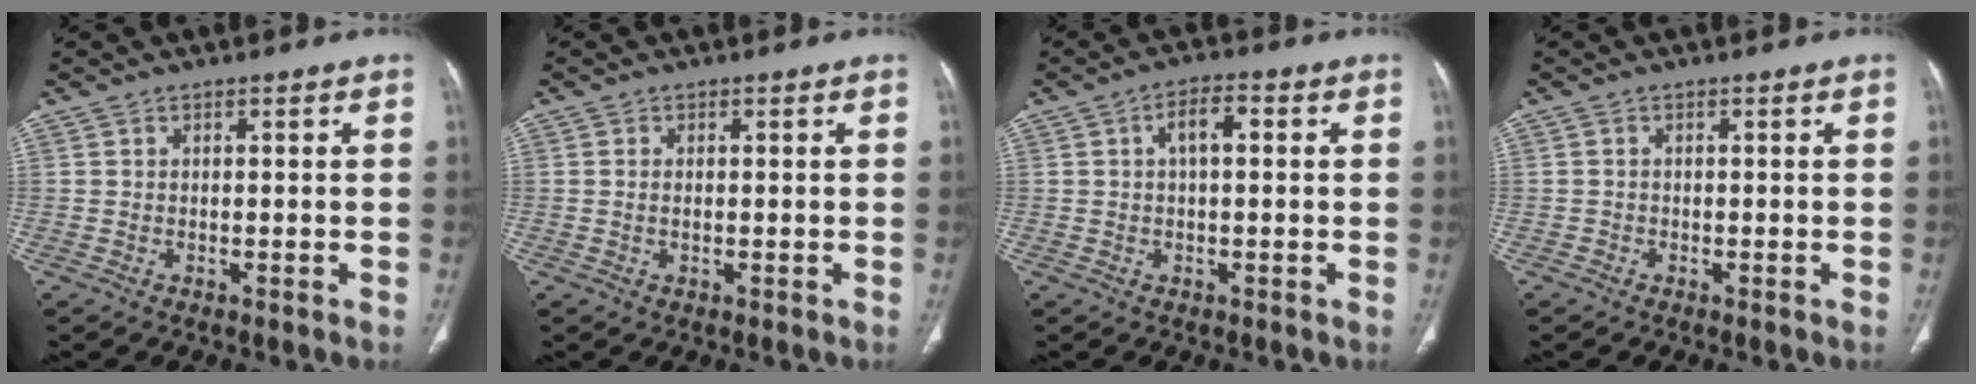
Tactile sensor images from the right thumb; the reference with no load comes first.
{"total": 0.9, "force": [0.1, 0.3, 0.8], "torque": [-0.022, 0.002, 0.003]}
{"total": 4.5, "force": [0.9, 1.9, 4.0], "torque": [-0.068, 0.013, 0.011]}
{"total": 0.7, "force": [-0.5, 0.5, 0.0], "torque": [-0.002, 0.003, -0.014]}